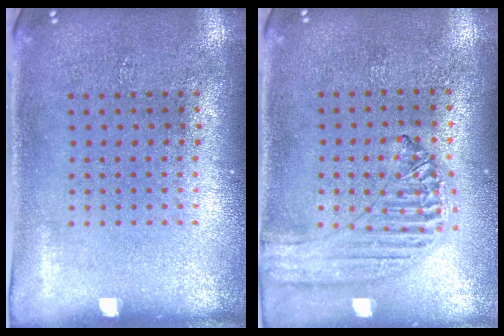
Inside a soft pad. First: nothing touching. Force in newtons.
{"total": 1.2, "press": 1.2, "slide": 0.1}